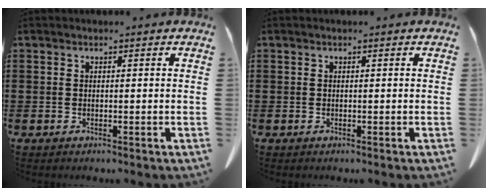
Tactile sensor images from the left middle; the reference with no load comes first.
{"total": 0.0}